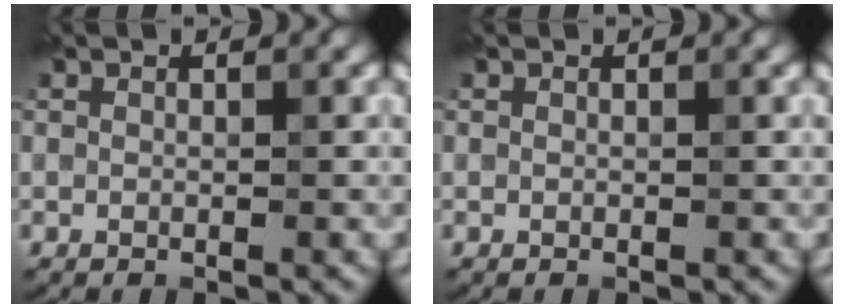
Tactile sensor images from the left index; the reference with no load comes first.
{"total": 0.0}